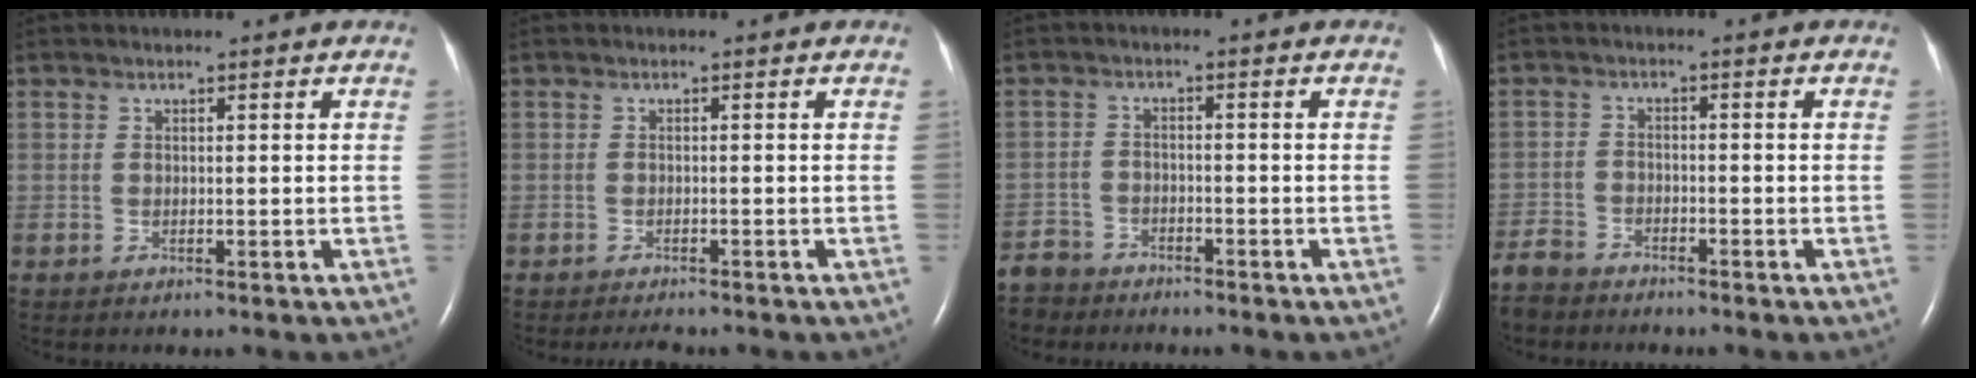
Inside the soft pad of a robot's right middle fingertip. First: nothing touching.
{"total": 2.3, "force": [-2.1, 0.4, 0.9], "torque": [-0.015, -0.006, -0.025]}
{"total": 5.7, "force": [-5.2, 2.4, -0.2], "torque": [0.003, -0.009, -0.101]}
{"total": 5.3, "force": [-4.9, 1.7, 0.7], "torque": [-0.015, -0.013, -0.098]}